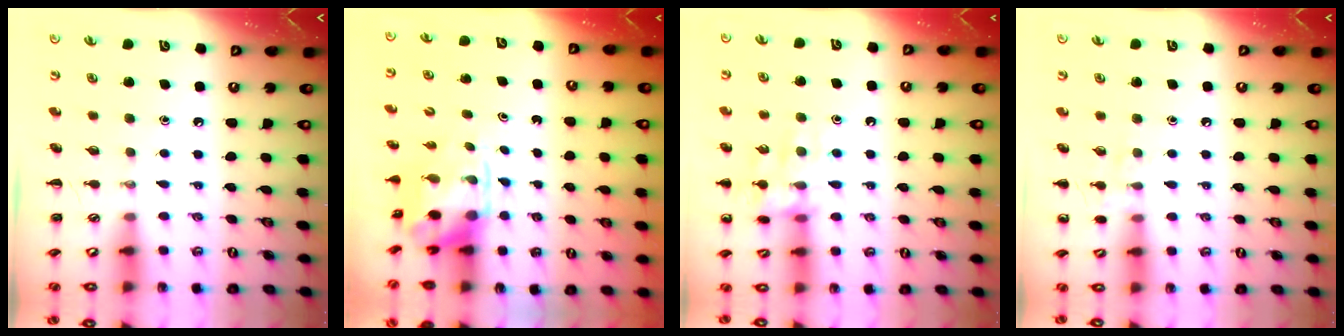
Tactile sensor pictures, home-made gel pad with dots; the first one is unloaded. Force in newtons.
{"total": 3.6, "press": 3.5, "slide": 0.8}
{"total": 12.8, "press": 12.8, "slide": 0.9}
{"total": 5.9, "press": 5.8, "slide": 1.4}